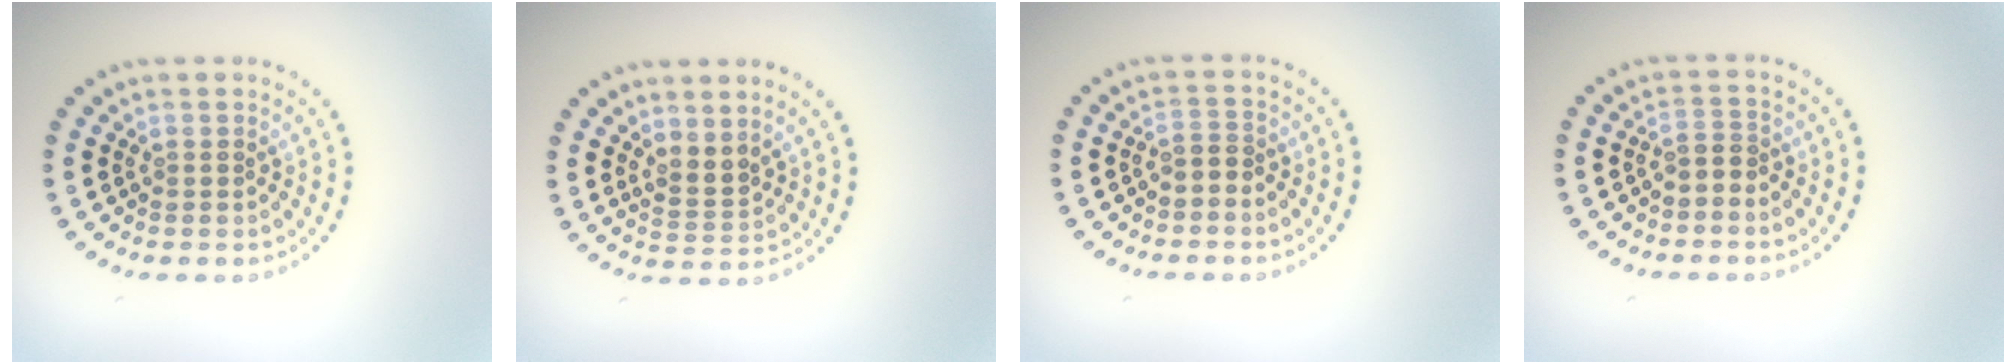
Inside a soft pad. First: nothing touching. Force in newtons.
{"total": 2.0, "press": 1.4, "slide": 1.4}
{"total": 1.2, "press": 1.0, "slide": 0.6}
{"total": 1.5, "press": 1.3, "slide": 0.8}